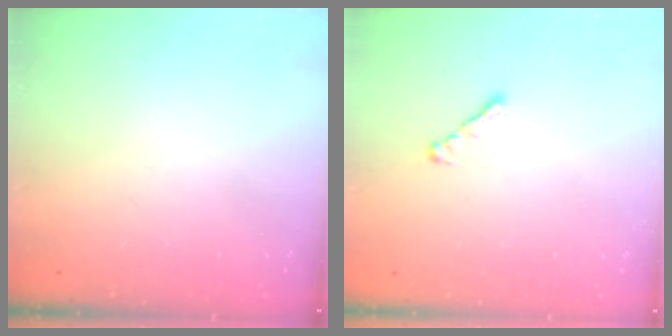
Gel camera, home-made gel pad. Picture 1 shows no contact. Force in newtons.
{"total": 2.4, "press": 2.3, "slide": 0.6}